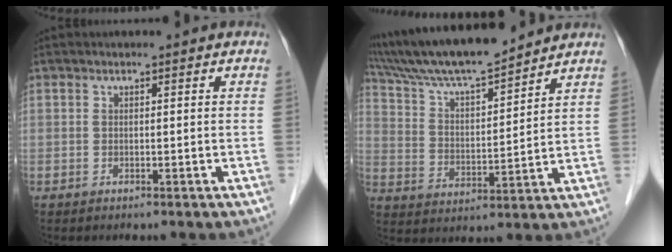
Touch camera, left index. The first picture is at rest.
{"total": 14.8, "force": [13.3, 1.1, 6.4], "torque": [-0.124, 0.011, 0.238]}